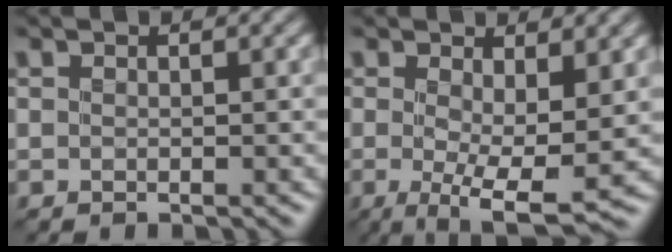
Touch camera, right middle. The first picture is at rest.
{"total": 6.3, "force": [-0.1, 1.7, 6.0], "torque": [-0.100, -0.016, -0.001]}